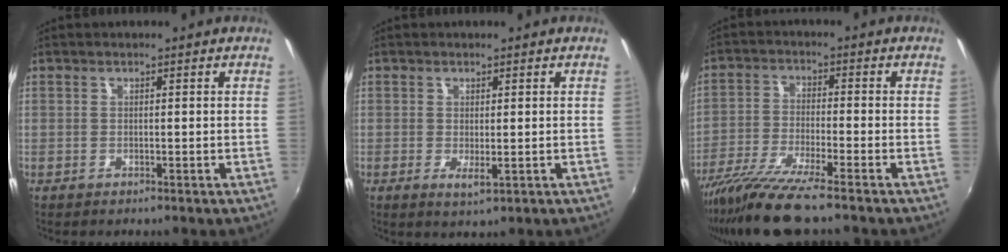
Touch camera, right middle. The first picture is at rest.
{"total": 2.3, "force": [-0.2, 0.5, 2.2], "torque": [-0.038, -0.008, -0.001]}
{"total": 11.4, "force": [-9.3, -0.1, 6.5], "torque": [-0.137, -0.038, -0.172]}